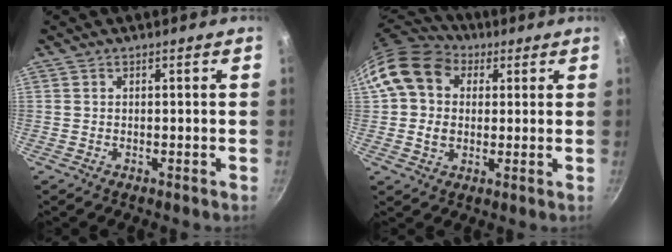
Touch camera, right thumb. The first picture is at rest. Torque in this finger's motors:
{"motor_torque": [-0.97, 1.60, 1.15, 0.13, 0.21]}